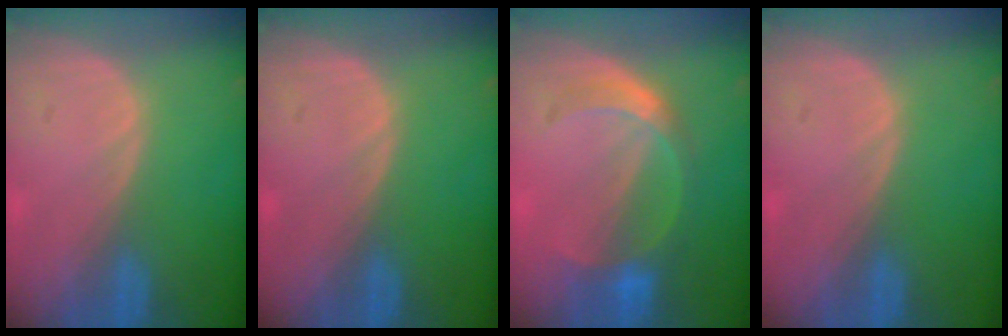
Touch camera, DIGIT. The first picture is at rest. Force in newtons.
{"total": 0.0}
{"total": 5.6, "press": 5.3, "slide": 1.9}
{"total": 0.0}